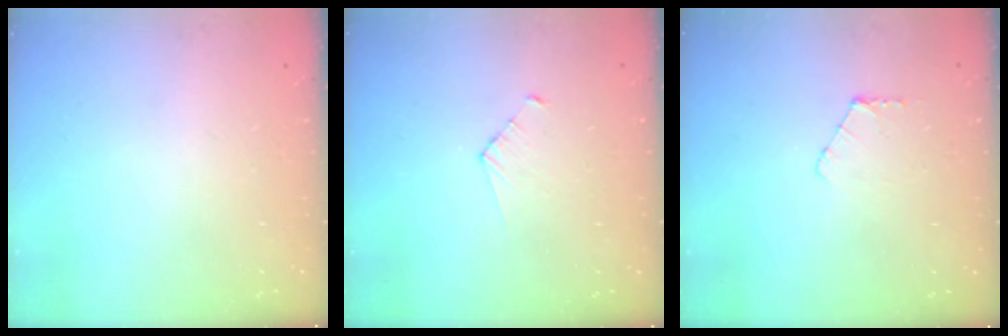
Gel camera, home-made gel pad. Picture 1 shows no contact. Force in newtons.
{"total": 2.8, "press": 2.8, "slide": 0.2}
{"total": 4.2, "press": 4.2, "slide": 0.4}